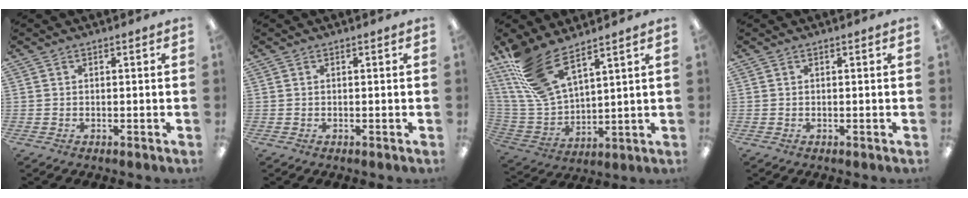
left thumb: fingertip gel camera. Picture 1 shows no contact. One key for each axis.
{"total": 0.0}
{"total": 15.6, "fx": 11.0, "fy": 5.7, "fz": 9.5, "tx": -0.226, "ty": -0.050, "tz": 0.204}
{"total": 0.0}